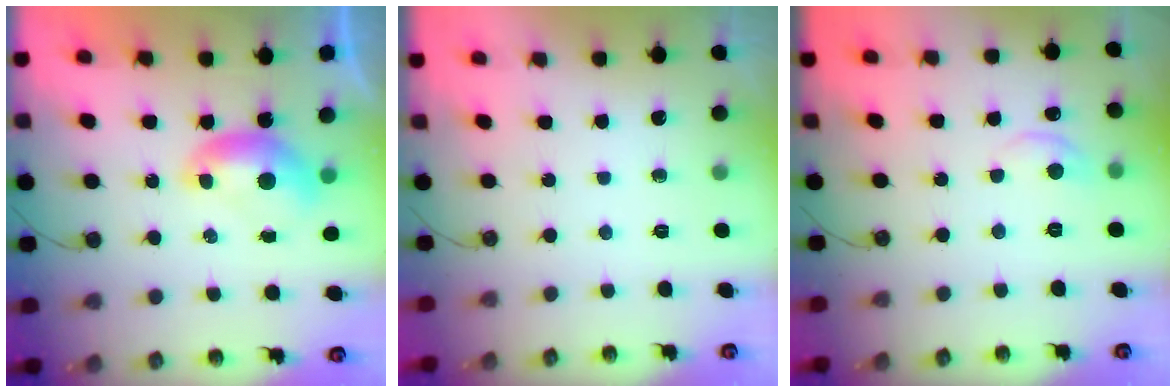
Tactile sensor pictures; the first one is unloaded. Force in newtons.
{"total": 0.0}
{"total": 1.1, "press": 1.0, "slide": 0.6}